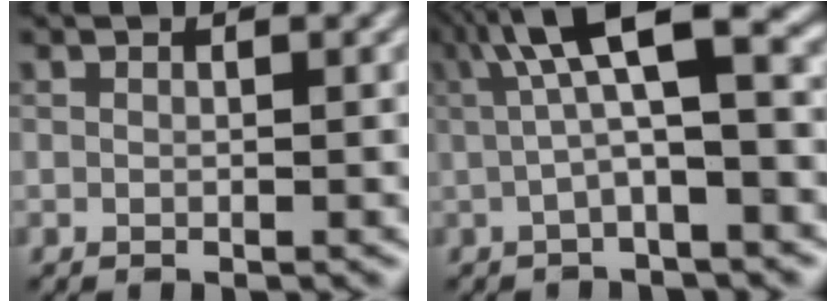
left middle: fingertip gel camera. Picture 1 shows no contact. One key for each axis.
{"total": 7.2, "fx": 1.2, "fy": 1.7, "fz": 6.9, "tx": -0.118, "ty": 0.026, "tz": 0.010}